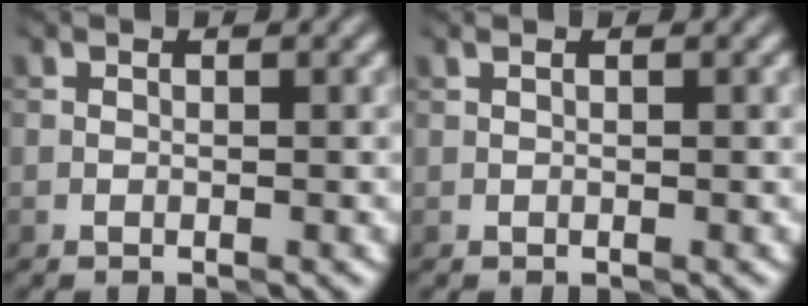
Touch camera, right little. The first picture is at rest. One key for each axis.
{"total": 0.0}